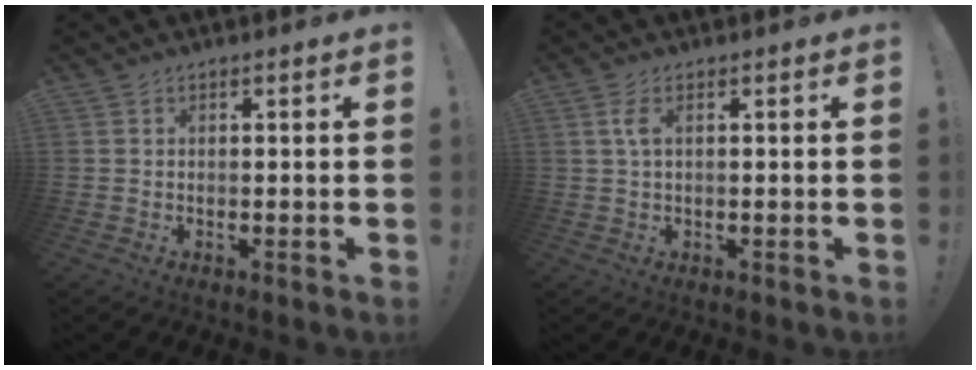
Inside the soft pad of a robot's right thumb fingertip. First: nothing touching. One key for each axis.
{"total": 3.1, "fx": 0.9, "fy": 1.0, "fz": 2.9, "tx": -0.056, "ty": 0.002, "tz": 0.014}